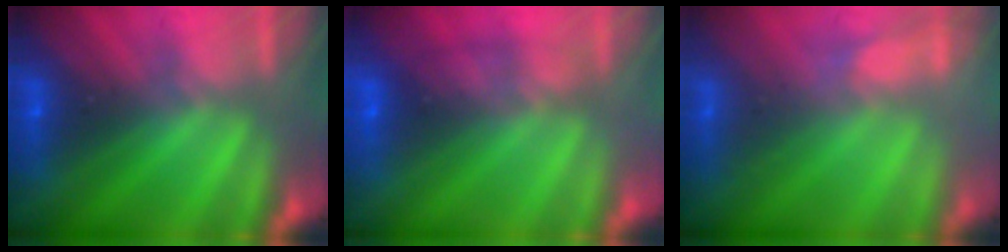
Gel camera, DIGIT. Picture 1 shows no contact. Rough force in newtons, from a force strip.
{"total": 1.8}
{"total": 2.9}